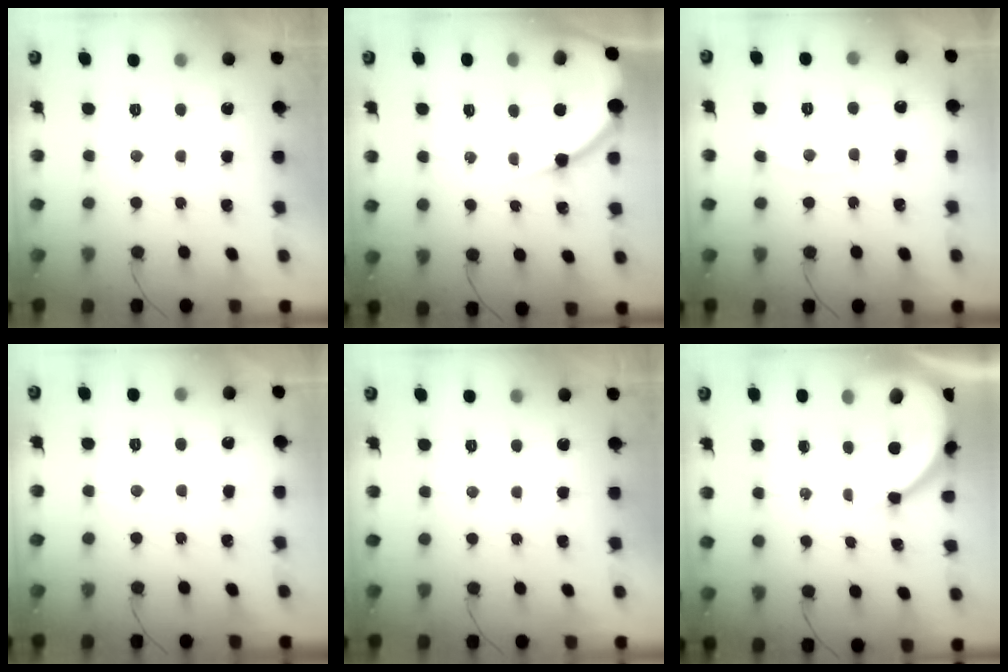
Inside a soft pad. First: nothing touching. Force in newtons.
{"total": 13.0, "press": 13.0, "slide": 1.0}
{"total": 6.6, "press": 6.6, "slide": 0.9}
{"total": 4.1, "press": 4.0, "slide": 0.6}
{"total": 0.0}
{"total": 13.2, "press": 13.1, "slide": 1.3}